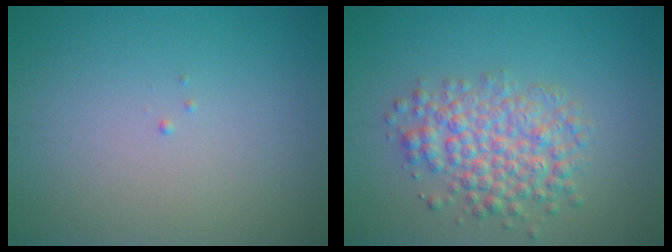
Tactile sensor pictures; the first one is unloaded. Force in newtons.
{"total": 4.9, "press": 4.8, "slide": 0.2}